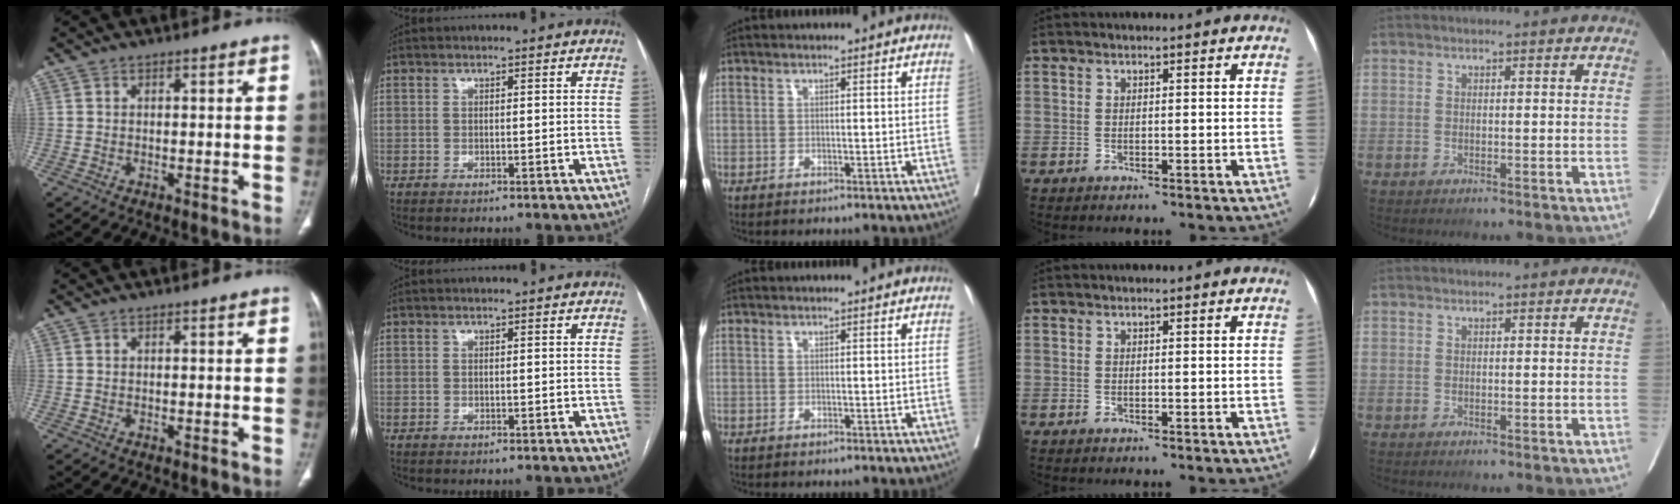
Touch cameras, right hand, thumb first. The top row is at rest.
{}